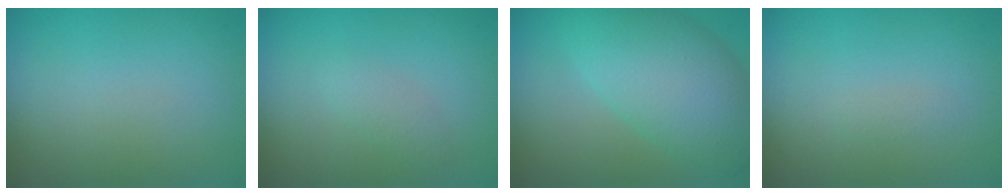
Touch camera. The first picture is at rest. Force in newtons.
{"total": 1.3, "press": 1.3, "slide": 0.1}
{"total": 7.6, "press": 7.5, "slide": 0.3}
{"total": 0.6, "press": 0.6, "slide": 0.1}